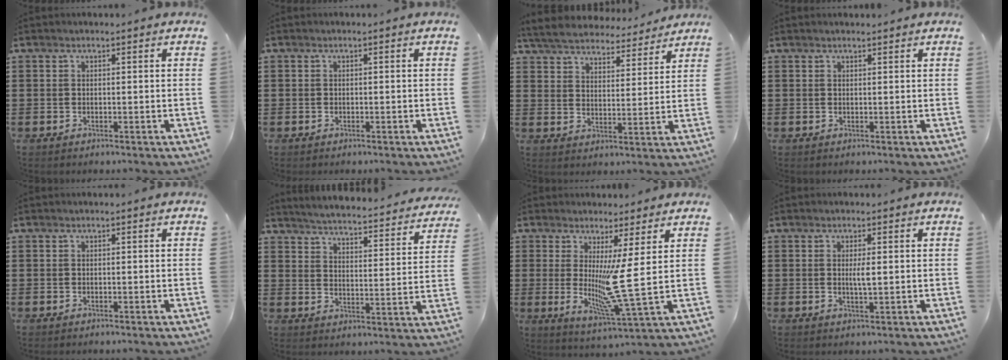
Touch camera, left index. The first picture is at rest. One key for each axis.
{"total": 0.0}
{"total": 5.8, "fx": 5.7, "fy": 0.6, "fz": 1.0, "tx": -0.048, "ty": -0.036, "tz": 0.098}
{"total": 0.7, "fx": 0.7, "fy": 0.0, "fz": 0.1, "tx": -0.003, "ty": 0.000, "tz": 0.014}
{"total": 0.0}
{"total": 3.8, "fx": 3.7, "fy": -0.6, "fz": 0.6, "tx": -0.034, "ty": -0.039, "tz": 0.056}
{"total": 8.6, "fx": 1.6, "fy": -0.7, "fz": 8.4, "tx": -0.139, "ty": -0.038, "tz": 0.022}
{"total": 2.4, "fx": 0.3, "fy": 0.4, "fz": 2.3, "tx": -0.046, "ty": -0.002, "tz": 0.003}